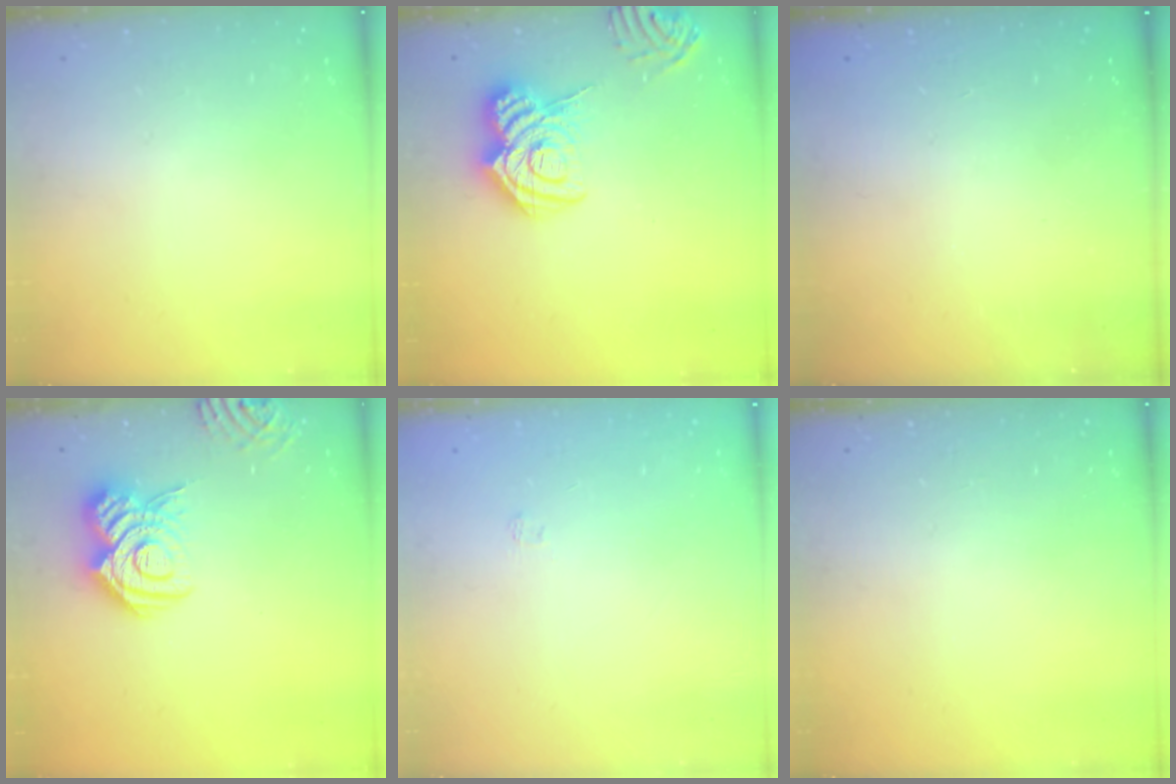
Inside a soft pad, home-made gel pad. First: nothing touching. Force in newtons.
{"total": 14.7, "press": 14.7, "slide": 1.3}
{"total": 2.4, "press": 2.3, "slide": 0.8}
{"total": 16.0, "press": 15.9, "slide": 1.5}
{"total": 1.8, "press": 1.4, "slide": 1.1}
{"total": 0.0}